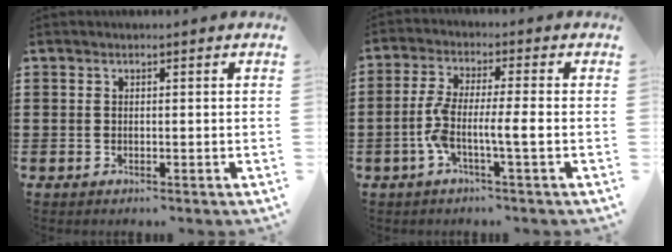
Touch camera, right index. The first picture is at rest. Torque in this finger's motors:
{"motor_torque": [1.39, -0.75, 0.39, 0.20]}